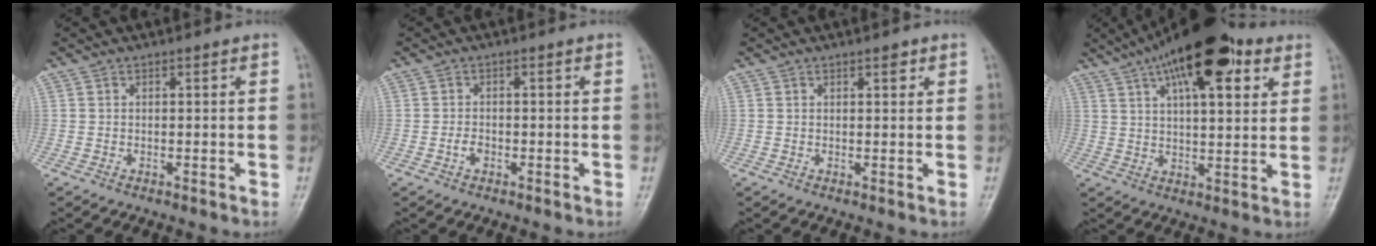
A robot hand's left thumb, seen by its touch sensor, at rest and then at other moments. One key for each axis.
{"total": 1.8, "fx": -0.8, "fy": 1.2, "fz": 1.1, "tx": -0.019, "ty": 0.006, "tz": -0.017}
{"total": 1.5, "fx": 0.9, "fy": 0.7, "fz": 1.0, "tx": -0.006, "ty": -0.002, "tz": 0.010}
{"total": 18.7, "fx": 9.9, "fy": 7.1, "fz": 14.2, "tx": -0.205, "ty": -0.011, "tz": 0.155}